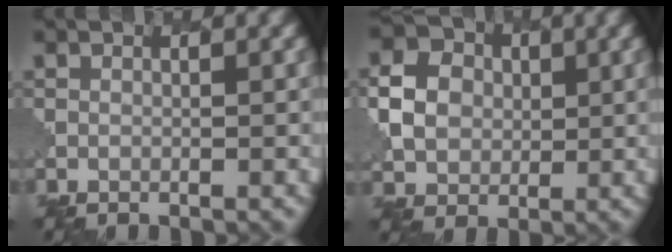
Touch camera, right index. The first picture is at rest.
{"total": 4.3, "force": [0.6, 3.8, 1.9], "torque": [-0.036, 0.010, 0.006]}